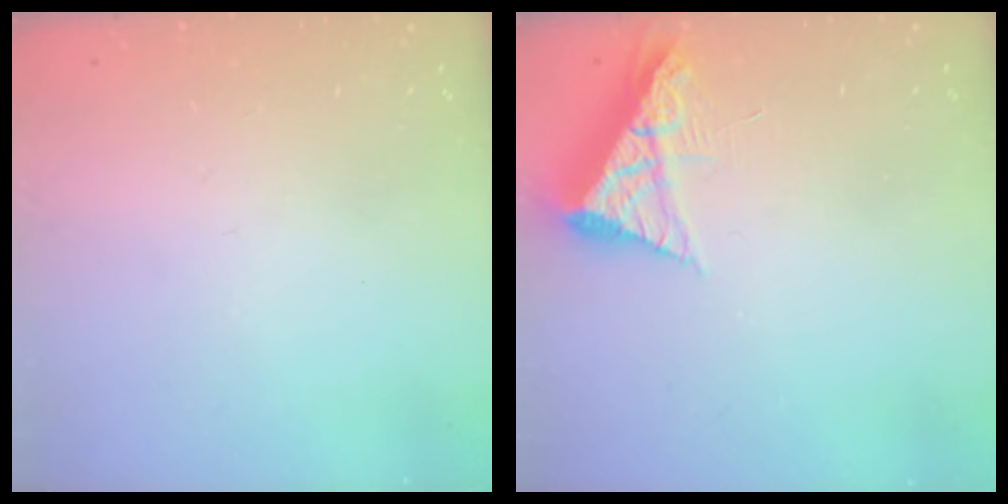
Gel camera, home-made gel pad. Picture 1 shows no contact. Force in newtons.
{"total": 8.1, "press": 8.1, "slide": 0.8}